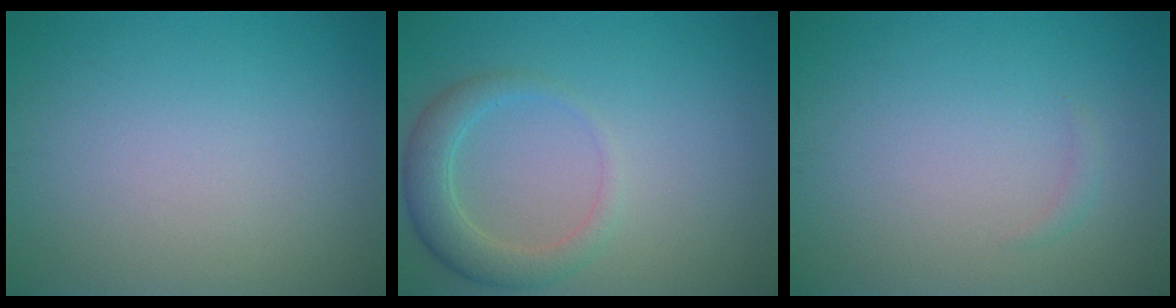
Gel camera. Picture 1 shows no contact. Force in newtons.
{"total": 2.4, "press": 2.4, "slide": 0.4}
{"total": 0.6, "press": 0.6, "slide": 0.0}